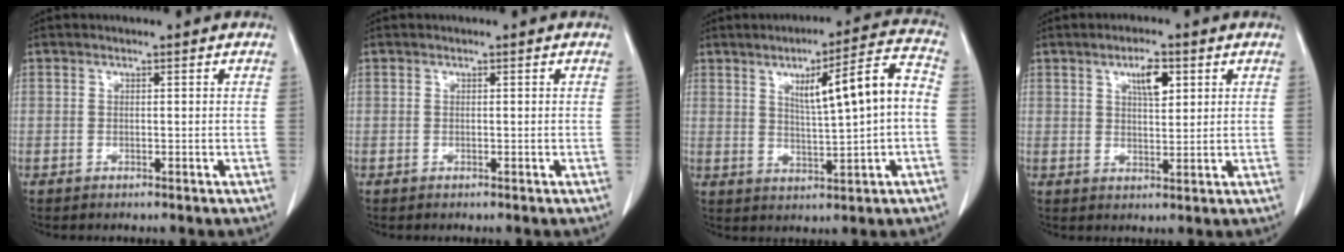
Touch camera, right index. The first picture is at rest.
{"total": 0.0}
{"total": 10.8, "force": [1.2, 0.6, 10.7], "torque": [-0.161, 0.018, 0.024]}
{"total": 4.6, "force": [2.2, 1.4, 3.8], "torque": [-0.066, -0.001, 0.037]}